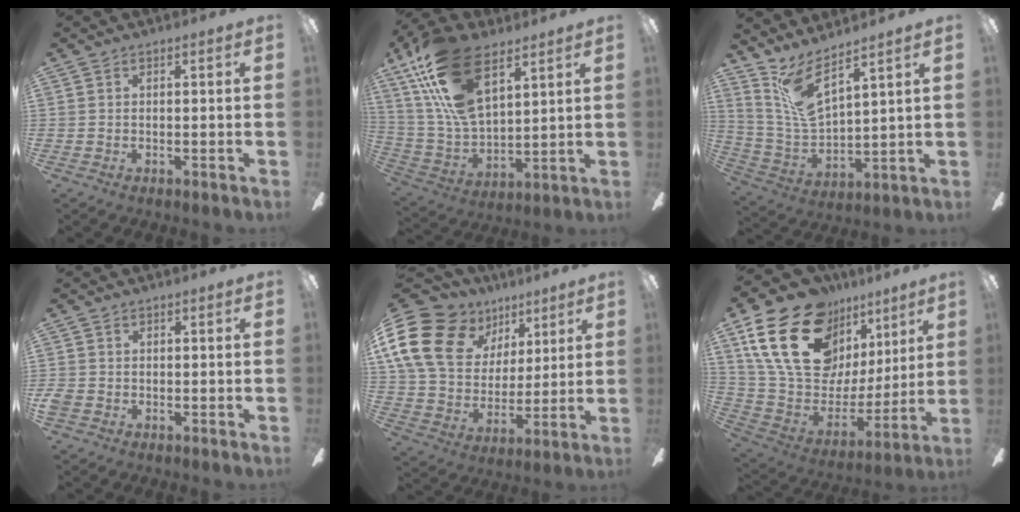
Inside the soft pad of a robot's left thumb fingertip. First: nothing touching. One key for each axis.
{"total": 21.9, "fx": 12.2, "fy": 10.9, "fz": 14.6, "tx": -0.323, "ty": -0.047, "tz": 0.219}
{"total": 11.6, "fx": 7.9, "fy": 3.6, "fz": 7.7, "tx": -0.175, "ty": -0.034, "tz": 0.148}
{"total": 2.0, "fx": -0.7, "fy": 1.6, "fz": 1.0, "tx": -0.015, "ty": 0.007, "tz": -0.012}
{"total": 21.7, "fx": 9.6, "fy": 15.8, "fz": 11.4, "tx": -0.236, "ty": -0.036, "tz": 0.181}
{"total": 25.2, "fx": 13.2, "fy": 15.7, "fz": 14.6, "tx": -0.283, "ty": -0.065, "tz": 0.249}